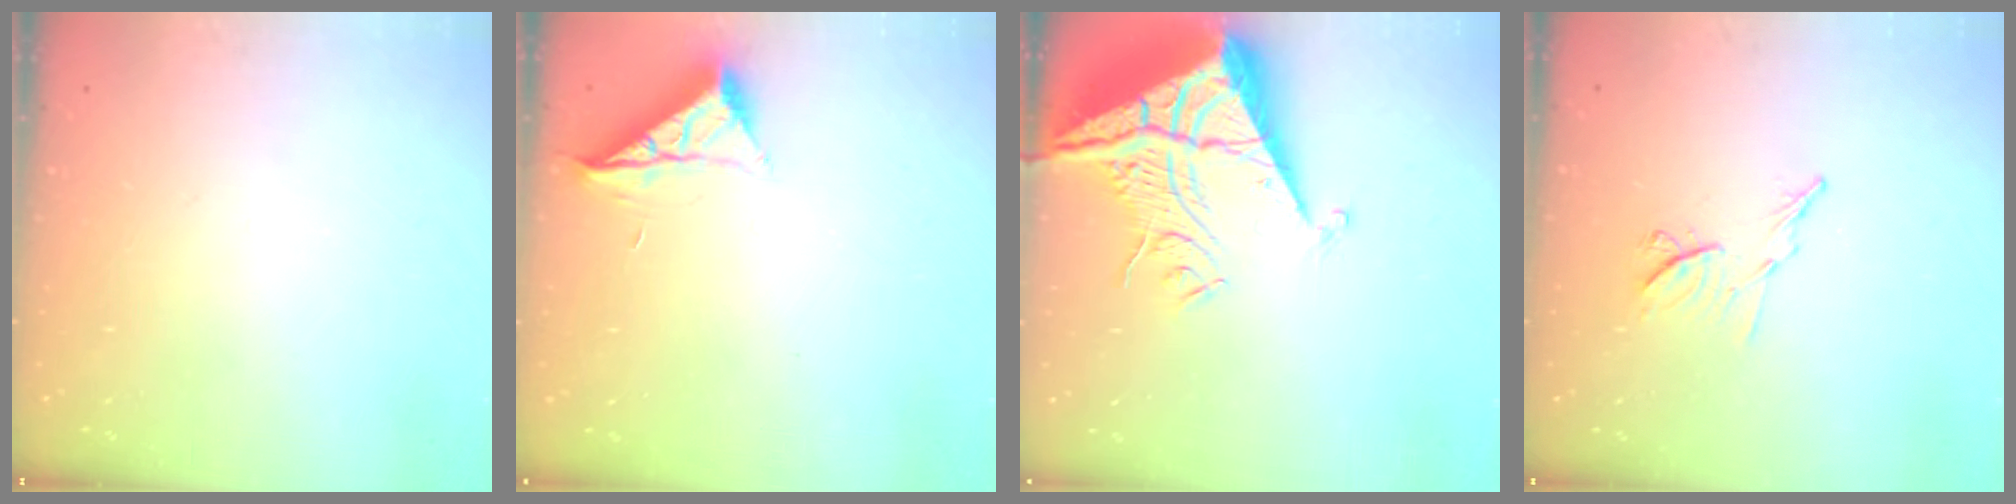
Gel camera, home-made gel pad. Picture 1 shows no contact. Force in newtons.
{"total": 6.6, "press": 6.6, "slide": 0.3}
{"total": 13.3, "press": 13.2, "slide": 1.4}
{"total": 7.6, "press": 7.5, "slide": 1.1}